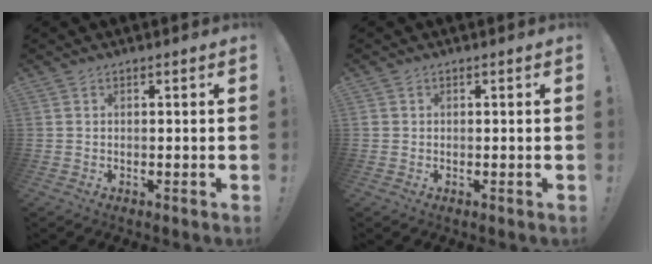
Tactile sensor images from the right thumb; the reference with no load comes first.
{"total": 0.8, "force": [0.0, 0.8, 0.1], "torque": [-0.009, 0.005, 0.002]}